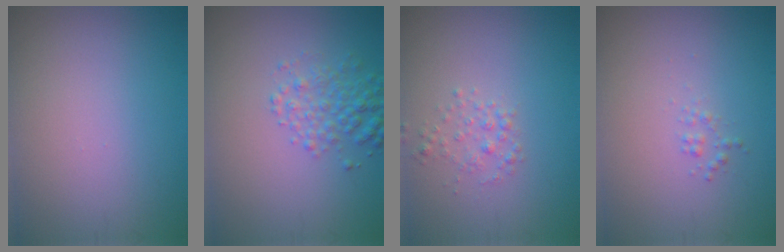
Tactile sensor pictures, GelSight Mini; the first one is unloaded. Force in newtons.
{"total": 2.7, "press": 2.7, "slide": 0.1}
{"total": 1.3, "press": 1.3, "slide": 0.0}
{"total": 0.7, "press": 0.7, "slide": 0.0}